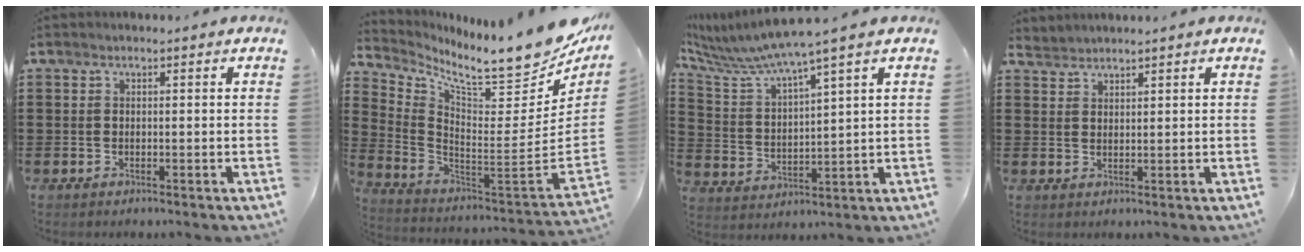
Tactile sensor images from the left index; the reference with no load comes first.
{"total": 11.1, "force": [9.5, 1.2, 5.7], "torque": [-0.106, -0.095, 0.154]}
{"total": 6.6, "force": [5.6, -0.5, 3.4], "torque": [-0.094, -0.039, 0.090]}
{"total": 1.8, "force": [1.8, -0.2, -0.4], "torque": [0.002, 0.003, 0.036]}